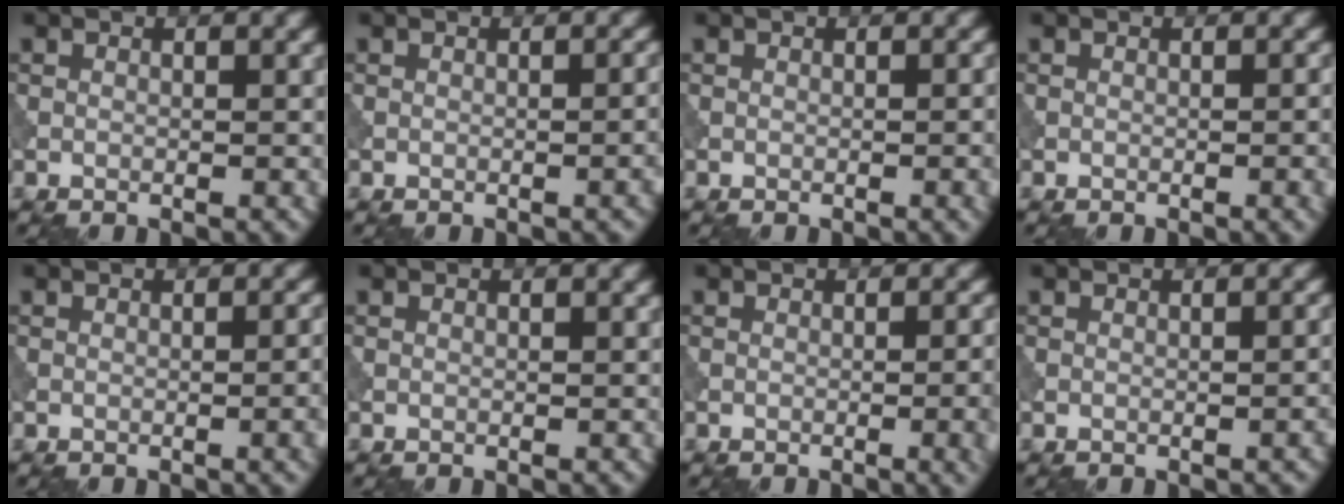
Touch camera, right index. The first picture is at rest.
{"total": 1.7, "force": [-0.1, 0.2, 1.7], "torque": [-0.022, 0.002, 0.000]}
{"total": 1.6, "force": [0.0, 0.2, 1.5], "torque": [-0.021, -0.001, 0.001]}
{"total": 1.9, "force": [0.0, 0.3, 1.9], "torque": [-0.025, -0.001, 0.001]}
{"total": 2.7, "force": [-0.1, 0.6, 2.6], "torque": [-0.031, 0.002, 0.000]}
{"total": 0.0}
{"total": 3.5, "force": [-0.3, 1.0, 3.4], "torque": [-0.036, 0.000, -0.004]}
{"total": 1.3, "force": [-0.1, 0.2, 1.3], "torque": [-0.018, 0.001, 0.001]}